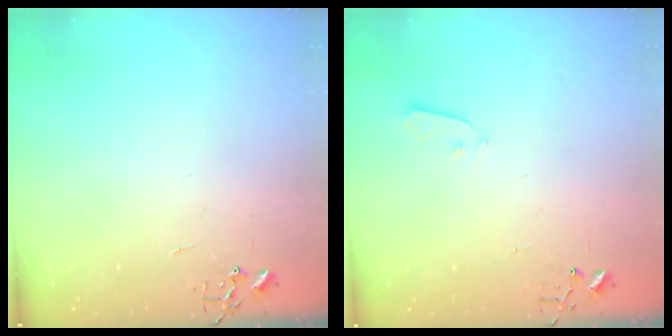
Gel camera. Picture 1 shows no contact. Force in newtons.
{"total": 3.5, "press": 3.5, "slide": 0.3}